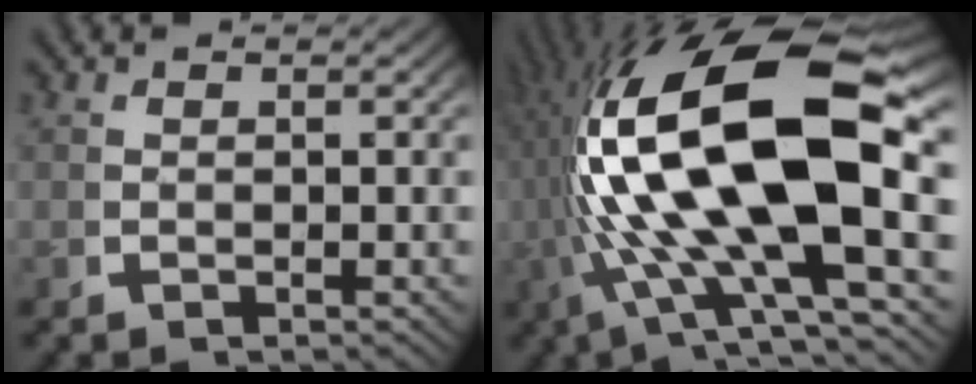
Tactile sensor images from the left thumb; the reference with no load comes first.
{"total": 23.8, "force": [1.8, 11.3, 20.9], "torque": [-0.393, -0.029, 0.047]}